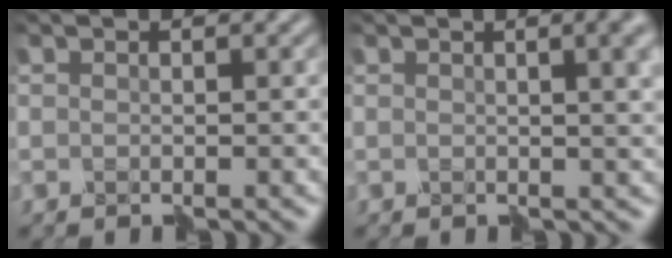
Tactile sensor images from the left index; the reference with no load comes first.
{"total": 8.1, "force": [2.3, 4.2, 6.6], "torque": [-0.041, 0.023, 0.023]}